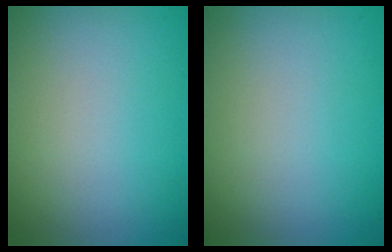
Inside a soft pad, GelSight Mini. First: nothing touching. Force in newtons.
{"total": 0.0}